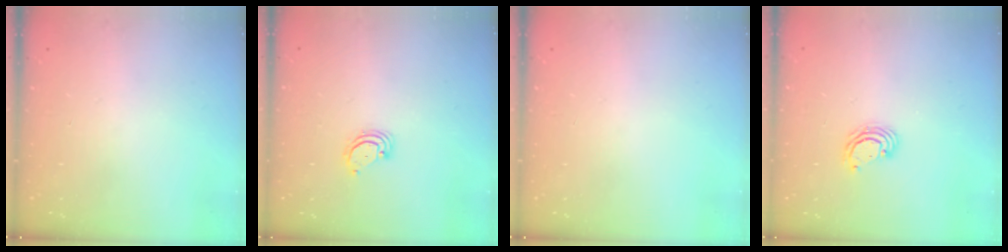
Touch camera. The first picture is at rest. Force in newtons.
{"total": 2.9, "press": 2.9, "slide": 0.3}
{"total": 0.0}
{"total": 3.8, "press": 3.8, "slide": 0.3}